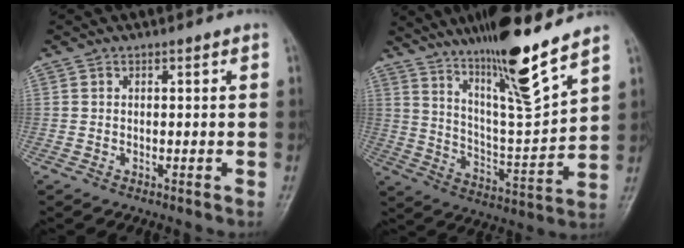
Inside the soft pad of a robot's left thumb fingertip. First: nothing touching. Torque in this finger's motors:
{"motor_torque": [2.33, 0.80, 1.37, -1.42, 0.25]}